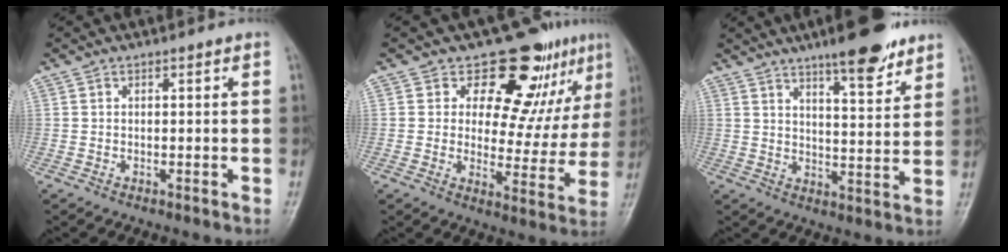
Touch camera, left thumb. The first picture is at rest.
{"total": 14.4, "force": [9.6, 7.5, 7.7], "torque": [-0.038, -0.059, 0.124]}
{"total": 11.1, "force": [7.9, 2.7, 7.3], "torque": [-0.080, -0.045, 0.116]}